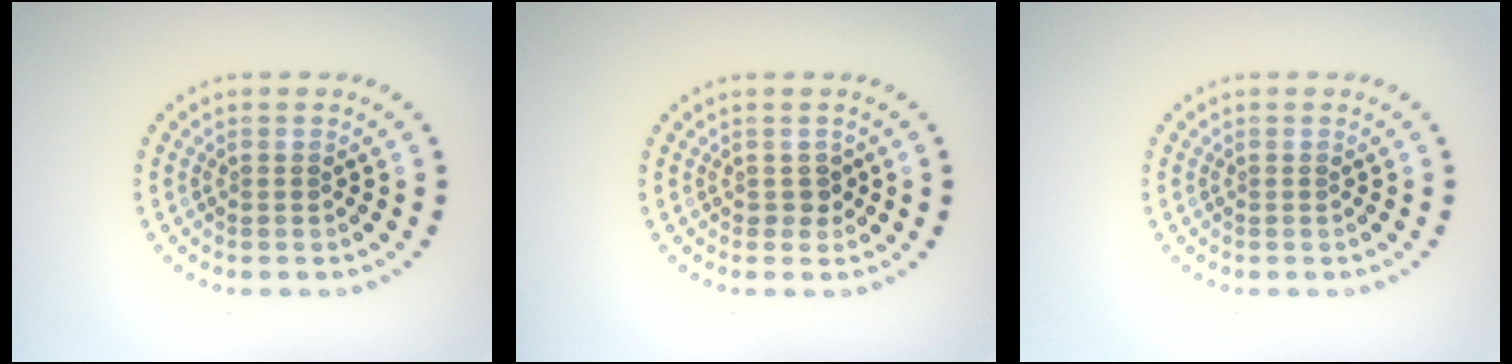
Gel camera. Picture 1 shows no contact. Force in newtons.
{"total": 1.2, "press": 1.0, "slide": 0.6}
{"total": 0.0}